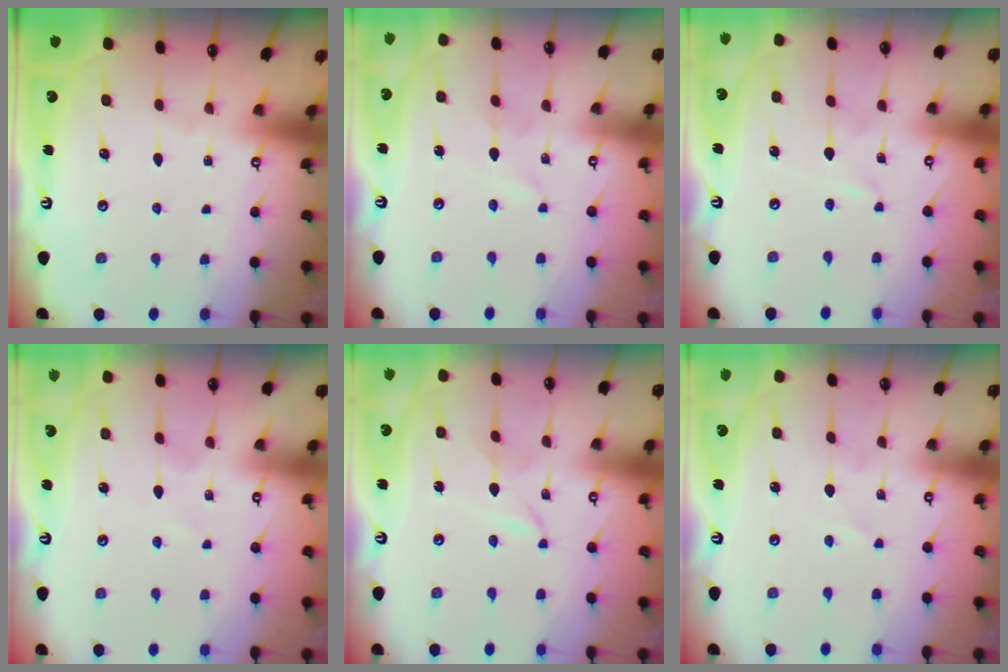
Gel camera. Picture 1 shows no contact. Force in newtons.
{"total": 1.5, "press": 1.5, "slide": 0.1}
{"total": 1.5, "press": 1.5, "slide": 0.2}
{"total": 1.8, "press": 1.7, "slide": 0.3}
{"total": 2.3, "press": 2.3, "slide": 0.3}
{"total": 0.9, "press": 0.9, "slide": 0.2}